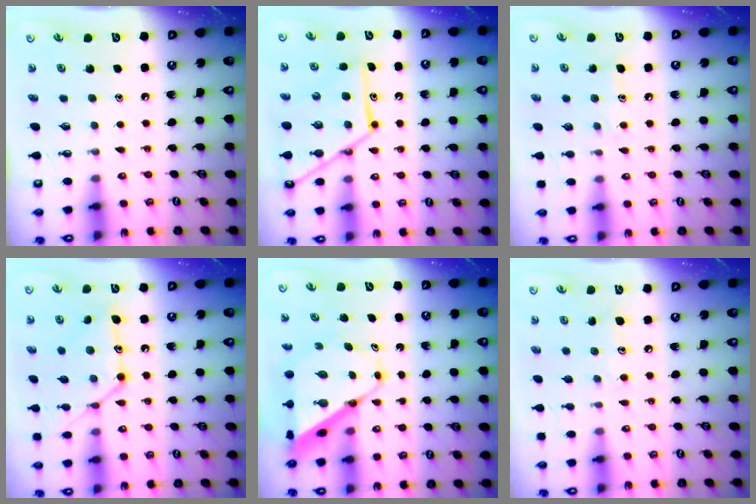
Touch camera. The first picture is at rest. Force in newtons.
{"total": 15.3, "press": 15.2, "slide": 1.4}
{"total": 7.0, "press": 7.0, "slide": 0.6}
{"total": 15.2, "press": 15.1, "slide": 1.1}
{"total": 10.0, "press": 10.0, "slide": 1.0}
{"total": 6.1, "press": 6.1, "slide": 0.3}